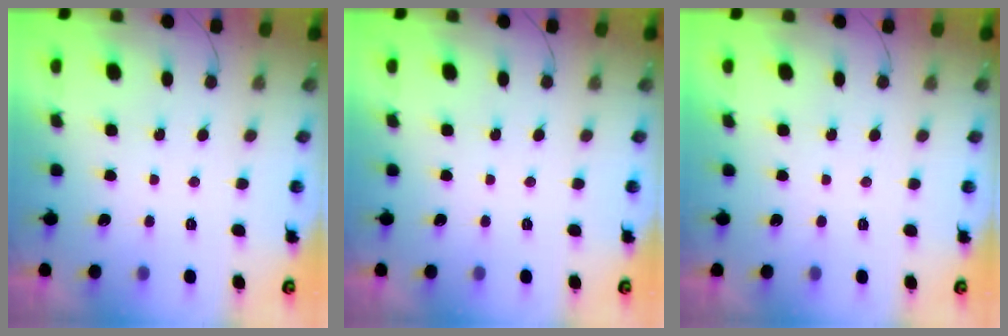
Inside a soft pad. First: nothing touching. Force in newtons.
{"total": 0.0}
{"total": 1.8, "press": 1.8, "slide": 0.0}